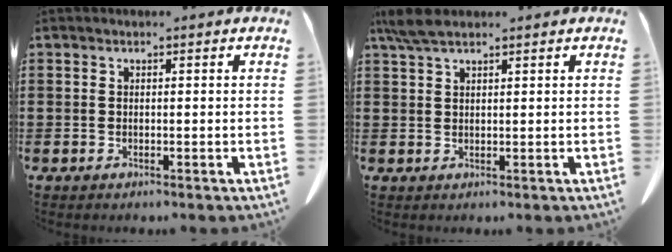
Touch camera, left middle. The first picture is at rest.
{"total": 3.7, "force": [2.6, 1.0, 2.5], "torque": [-0.062, 0.001, 0.046]}